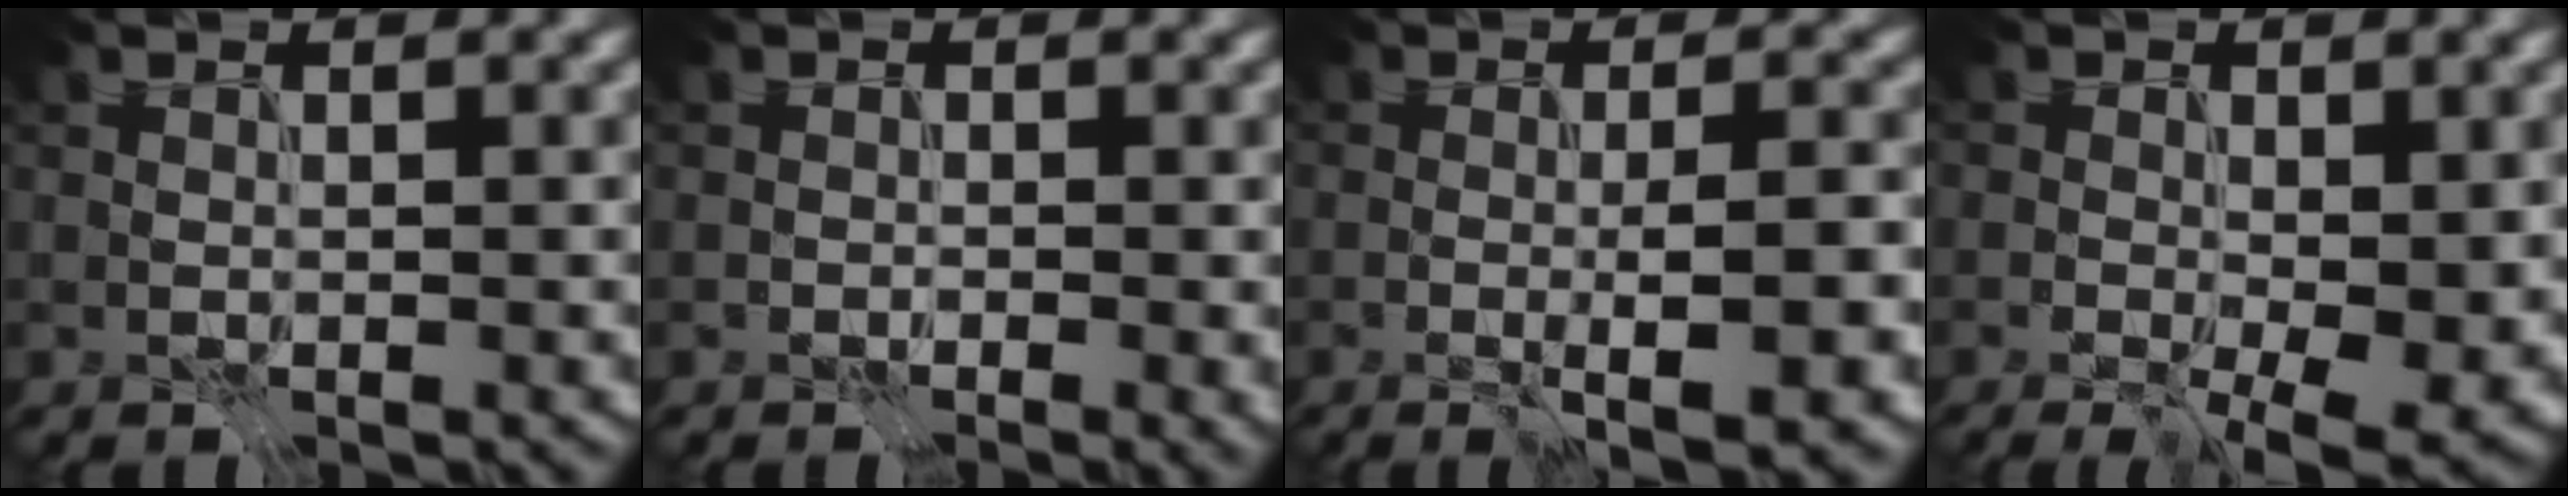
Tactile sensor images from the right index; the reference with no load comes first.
{"total": 0.6, "force": [0.1, 0.2, 0.6], "torque": [-0.001, 0.000, 0.003]}
{"total": 4.7, "force": [-1.6, 1.0, 4.4], "torque": [-0.053, 0.002, -0.022]}
{"total": 4.6, "force": [-0.4, 1.9, 4.2], "torque": [-0.060, -0.011, -0.002]}